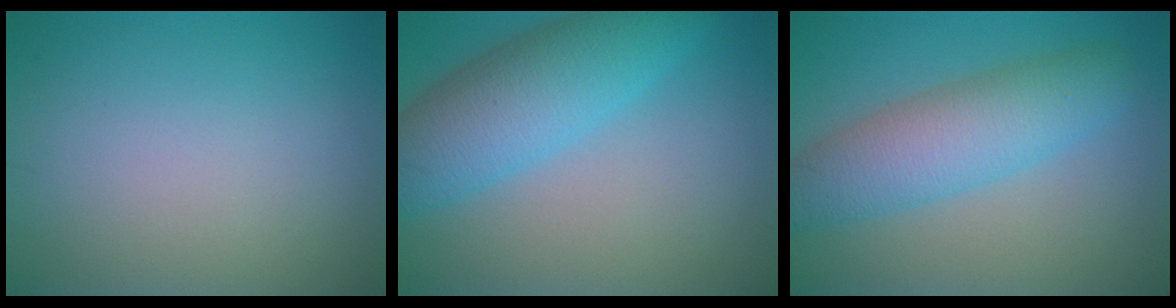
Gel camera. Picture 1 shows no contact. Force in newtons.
{"total": 7.4, "press": 7.4, "slide": 0.2}
{"total": 6.2, "press": 6.2, "slide": 0.2}